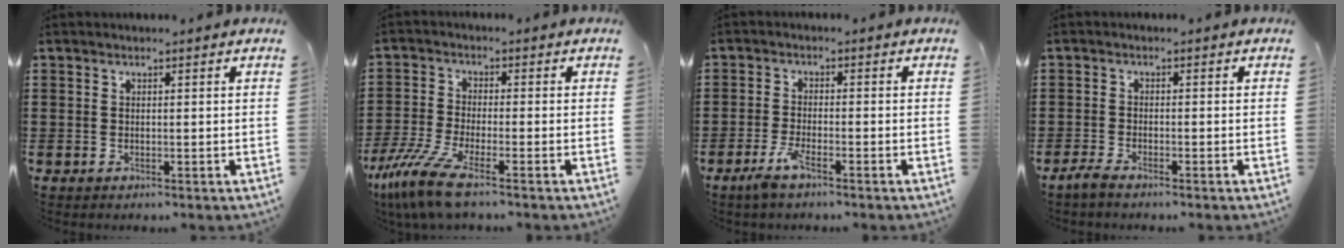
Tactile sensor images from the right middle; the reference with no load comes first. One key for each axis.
{"total": 8.2, "fx": -5.7, "fy": 1.3, "fz": 5.7, "tx": -0.137, "ty": -0.017, "tz": -0.111}
{"total": 3.6, "fx": -2.2, "fy": 0.4, "fz": 2.7, "tx": -0.066, "ty": -0.007, "tz": -0.046}
{"total": 2.0, "fx": -1.7, "fy": 0.1, "fz": 1.0, "tx": -0.025, "ty": -0.001, "tz": -0.035}